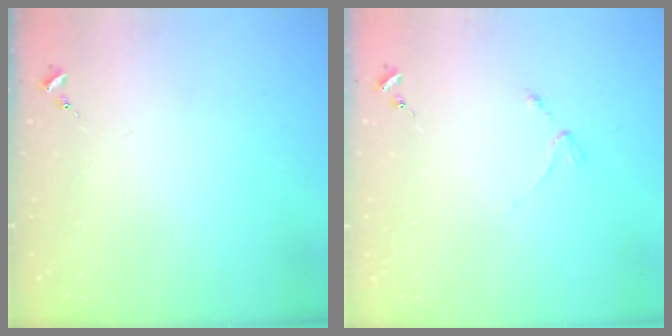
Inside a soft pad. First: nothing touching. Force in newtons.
{"total": 3.0, "press": 2.9, "slide": 0.5}